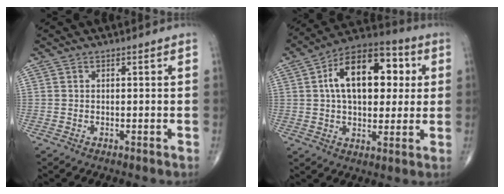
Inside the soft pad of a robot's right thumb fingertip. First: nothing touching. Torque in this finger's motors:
{"motor_torque": [0.93, 3.84, 1.17, -0.03, 0.16]}